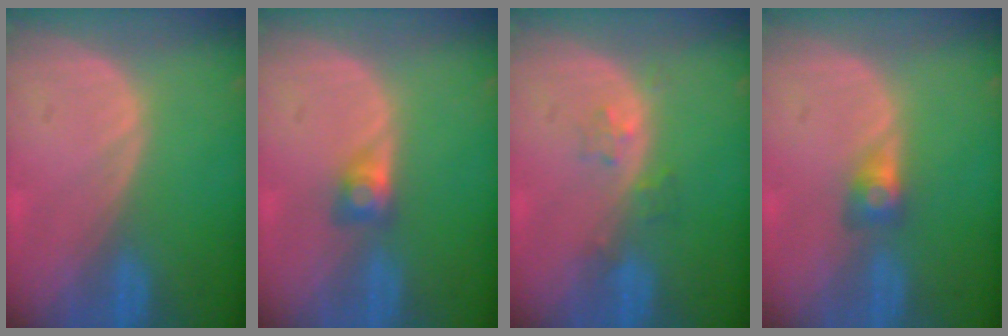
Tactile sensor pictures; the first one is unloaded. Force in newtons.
{"total": 2.7, "press": 2.5, "slide": 1.1}
{"total": 2.3, "press": 2.2, "slide": 0.3}
{"total": 2.8, "press": 2.4, "slide": 1.5}